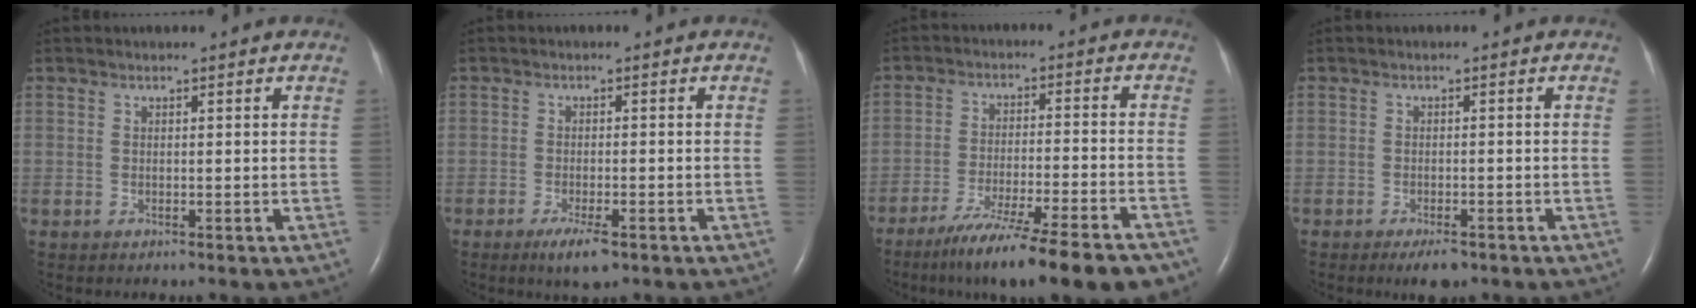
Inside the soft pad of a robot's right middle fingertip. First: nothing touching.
{"total": 4.0, "force": [-2.4, 0.9, 3.1], "torque": [-0.061, -0.007, -0.038]}
{"total": 17.8, "force": [-13.9, 1.1, 11.1], "torque": [-0.132, -0.030, -0.214]}
{"total": 3.0, "force": [-2.1, 1.0, 2.0], "torque": [-0.036, -0.003, -0.028]}